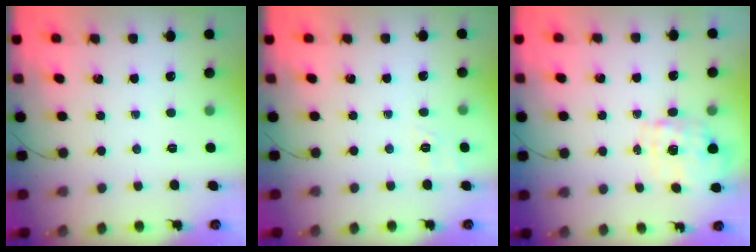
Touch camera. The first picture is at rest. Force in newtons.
{"total": 1.9, "press": 0.7, "slide": 1.7}
{"total": 1.6, "press": 1.5, "slide": 0.5}